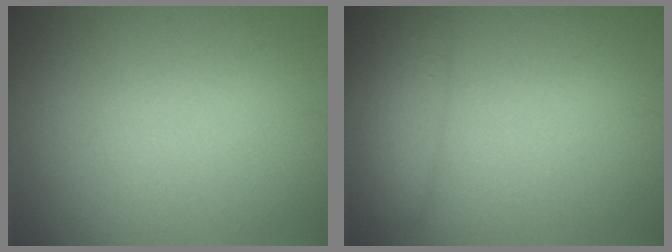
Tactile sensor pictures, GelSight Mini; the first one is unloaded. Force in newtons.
{"total": 2.8, "press": 2.8, "slide": 0.1}